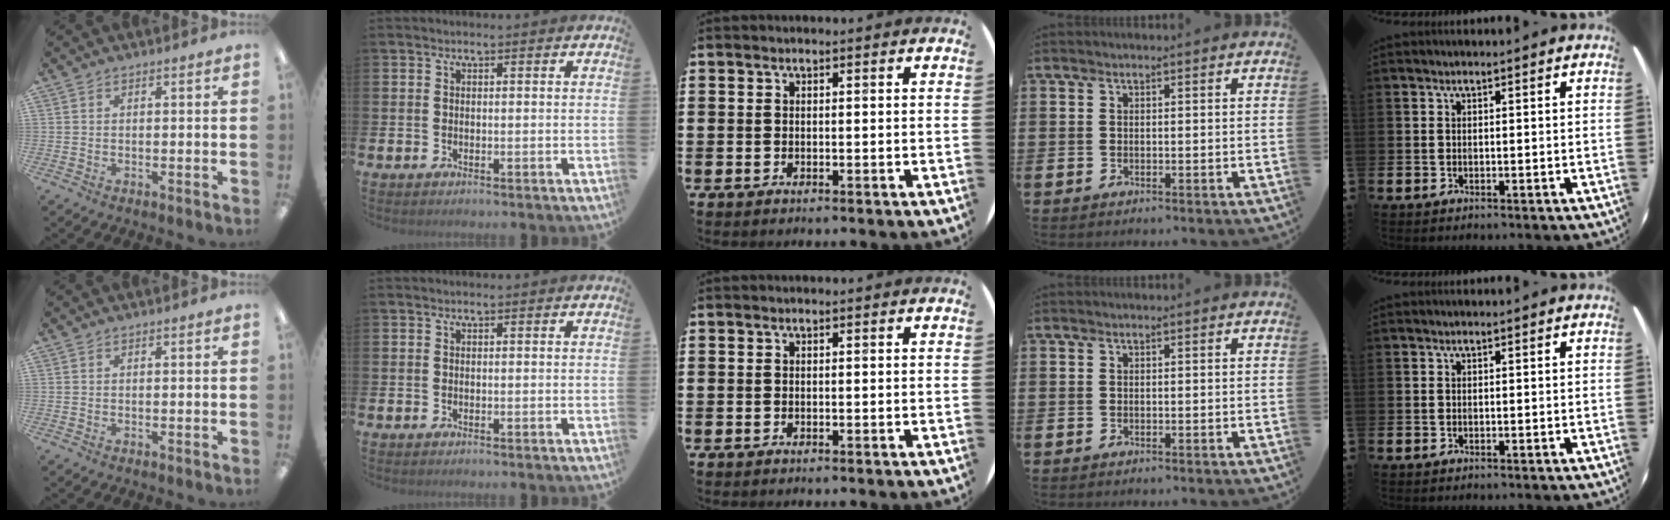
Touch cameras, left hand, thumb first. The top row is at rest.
{}